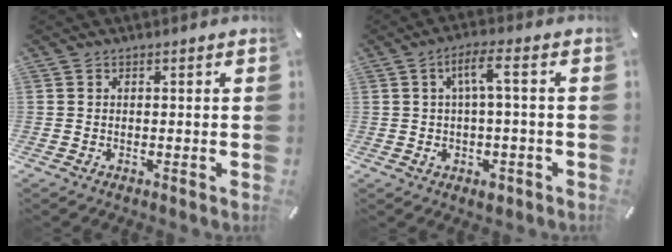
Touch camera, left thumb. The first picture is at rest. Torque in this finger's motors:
{"motor_torque": [-0.02, -0.09, 0.18, -0.10, 0.16]}